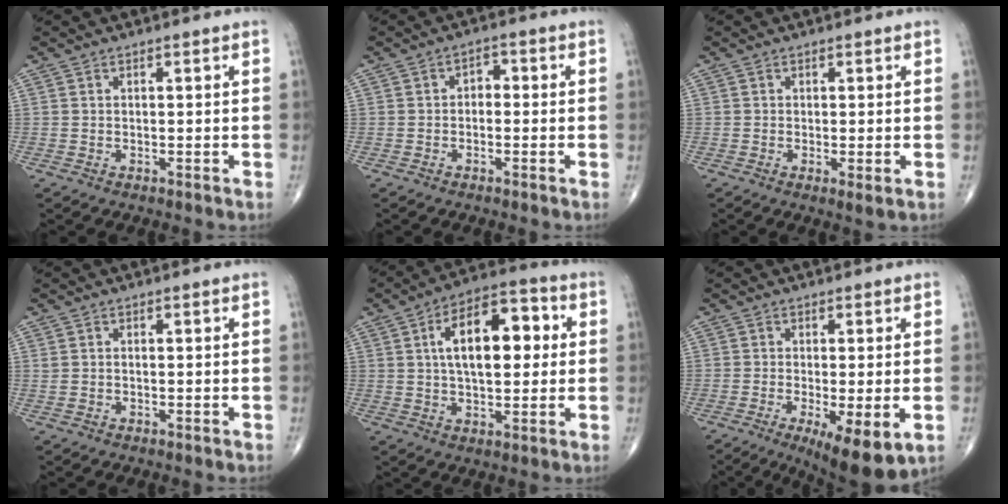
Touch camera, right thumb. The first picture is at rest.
{"total": 2.4, "force": [-0.3, 1.7, 1.6], "torque": [-0.008, 0.013, -0.015]}
{"total": 1.7, "force": [-0.3, 0.3, 1.7], "torque": [-0.036, -0.009, -0.007]}
{"total": 0.9, "force": [0.0, 0.7, 0.6], "torque": [-0.022, 0.007, 0.004]}
{"total": 15.4, "force": [2.8, 7.8, 13.0], "torque": [-0.185, 0.019, 0.039]}
{"total": 10.8, "force": [-3.8, 3.1, 9.6], "torque": [-0.147, -0.020, -0.054]}